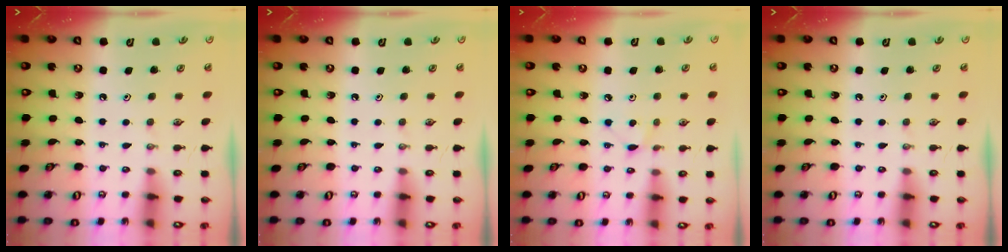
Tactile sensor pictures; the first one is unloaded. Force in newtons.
{"total": 0.0}
{"total": 3.8, "press": 3.8, "slide": 0.6}
{"total": 0.0}